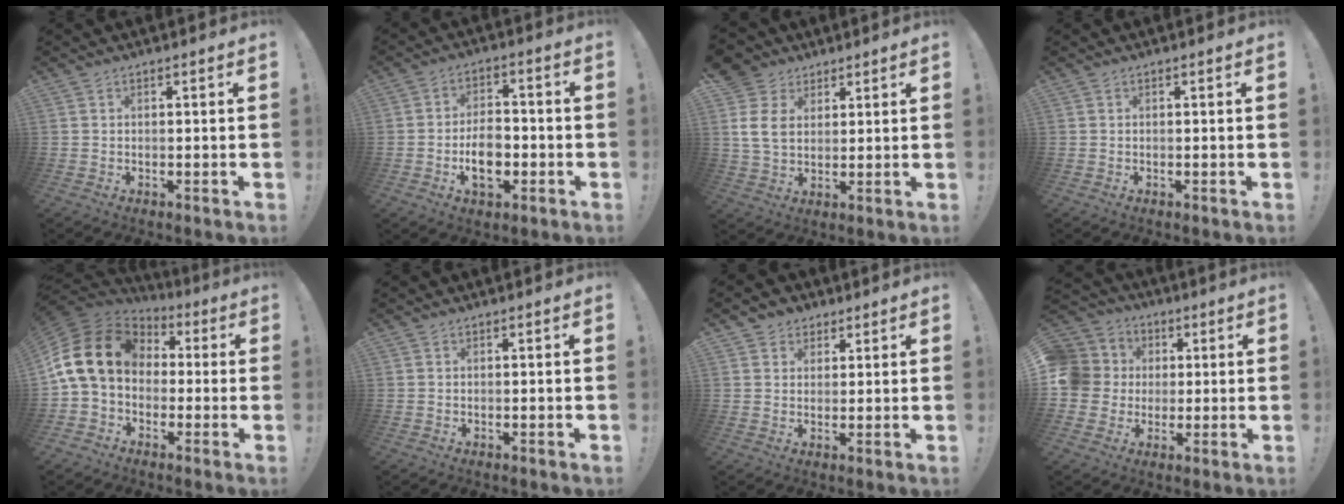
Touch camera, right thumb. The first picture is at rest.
{"total": 9.5, "force": [-2.8, 6.2, 6.7], "torque": [-0.113, 0.008, -0.049]}
{"total": 11.0, "force": [4.0, 8.6, 5.4], "torque": [-0.111, -0.014, 0.083]}
{"total": 0.0}
{"total": 16.6, "force": [2.4, 12.3, 10.9], "torque": [-0.195, 0.008, 0.047]}
{"total": 0.0}
{"total": 4.2, "force": [1.9, 3.7, 0.4], "torque": [-0.003, -0.009, 0.035]}
{"total": 11.0, "force": [0.9, 10.4, 3.7], "torque": [-0.080, 0.005, 0.021]}